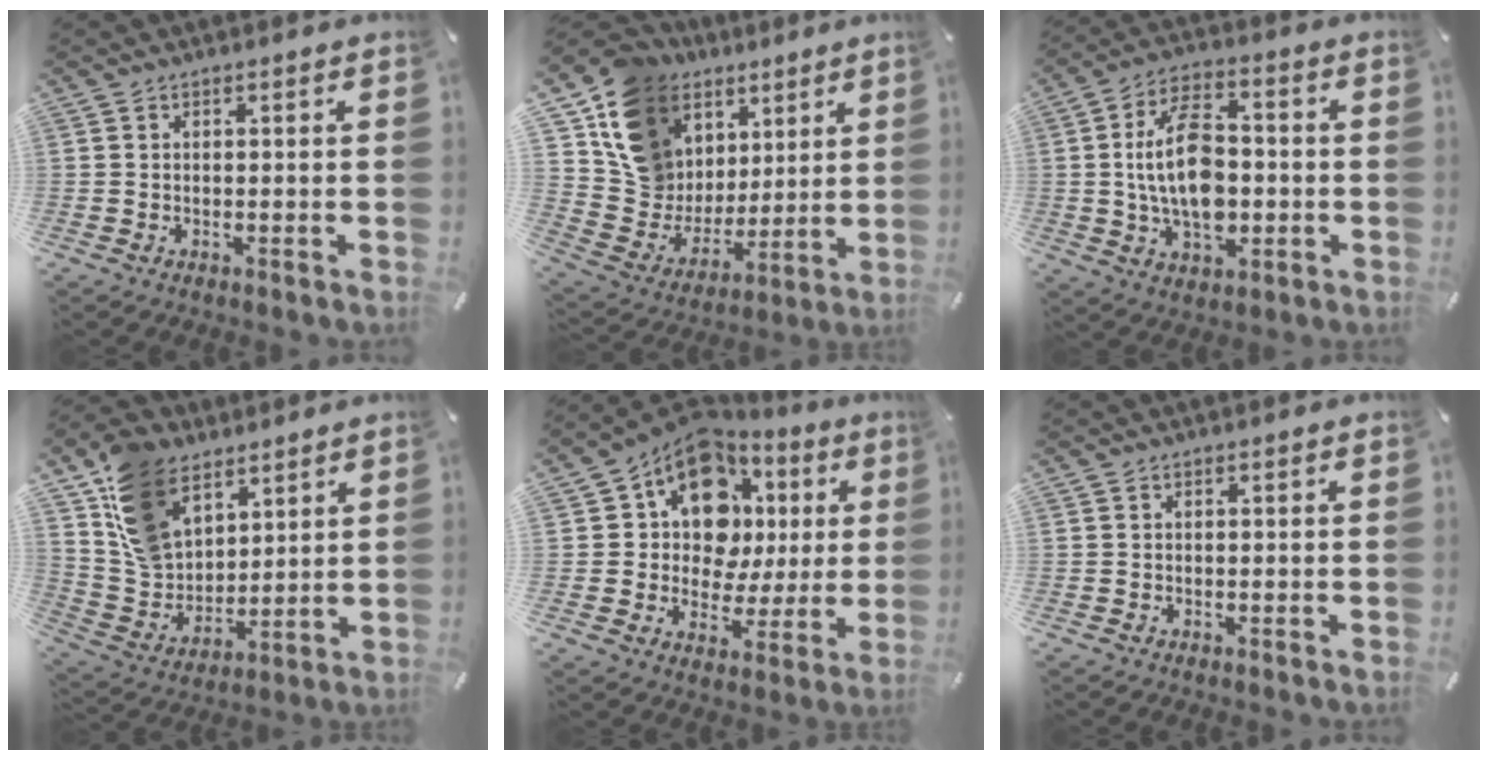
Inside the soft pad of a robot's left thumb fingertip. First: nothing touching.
{"total": 14.7, "force": [8.0, 12.0, 2.9], "torque": [-0.061, -0.068, 0.157]}
{"total": 15.4, "force": [-0.9, 9.3, 12.2], "torque": [-0.245, 0.001, -0.018]}
{"total": 14.6, "force": [8.7, 10.1, 6.0], "torque": [-0.137, -0.034, 0.177]}
{"total": 15.1, "force": [5.9, 11.3, 8.0], "torque": [-0.137, -0.040, 0.112]}
{"total": 0.0}